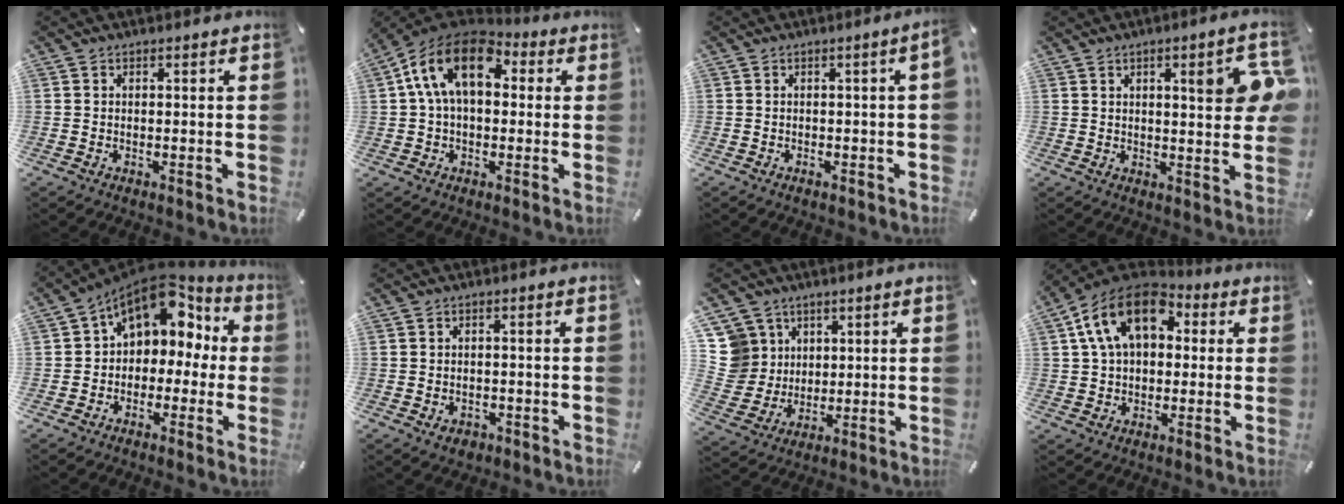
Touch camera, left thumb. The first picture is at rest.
{"total": 15.0, "force": [4.1, 9.4, 11.0], "torque": [-0.208, 0.000, 0.073]}
{"total": 2.2, "force": [-0.4, 0.0, 2.1], "torque": [-0.034, -0.004, -0.008]}
{"total": 9.9, "force": [3.0, 2.2, 9.2], "torque": [-0.132, -0.009, 0.042]}
{"total": 11.6, "force": [5.2, 8.3, 6.2], "torque": [-0.101, -0.027, 0.094]}
{"total": 2.5, "force": [-1.1, 1.9, 1.2], "torque": [-0.020, 0.005, -0.021]}
{"total": 9.7, "force": [3.5, 9.0, 1.0], "torque": [-0.045, -0.016, 0.074]}
{"total": 15.9, "force": [5.5, 10.8, 10.2], "torque": [-0.197, -0.004, 0.098]}